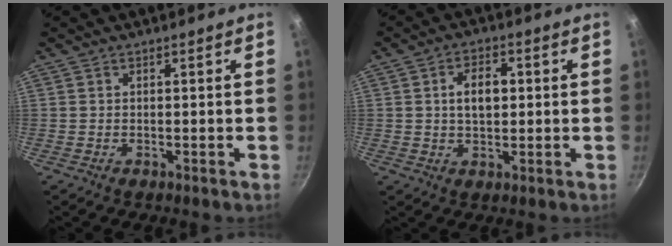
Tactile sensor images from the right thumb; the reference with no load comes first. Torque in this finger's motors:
{"motor_torque": [-0.24, 0.31, 0.42, 0.16, 0.18]}